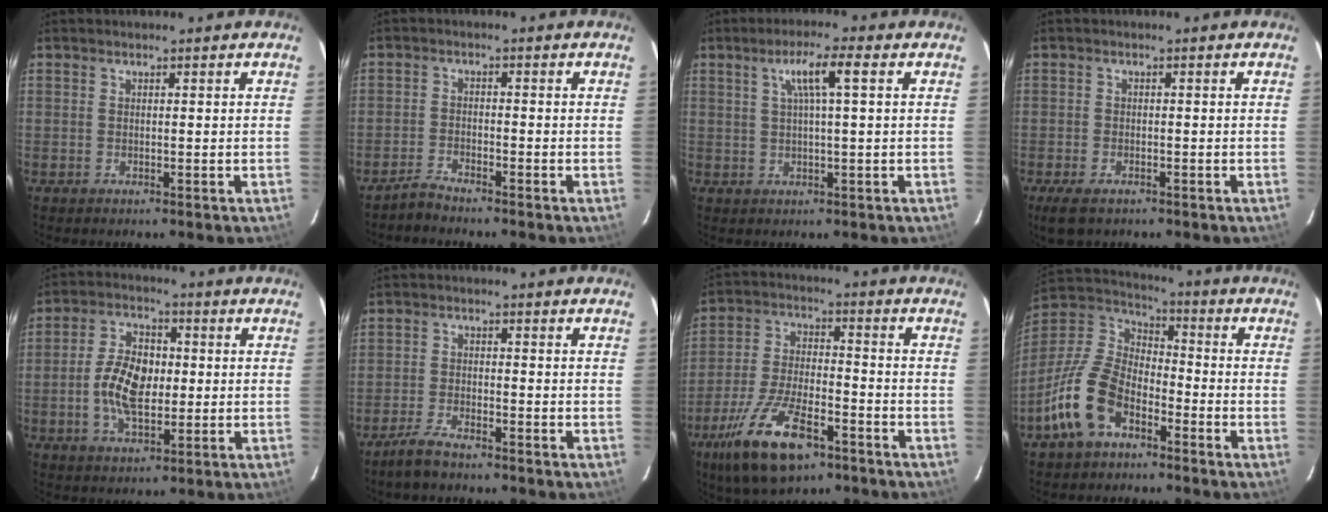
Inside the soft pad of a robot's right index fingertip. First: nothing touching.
{"total": 3.1, "force": [-2.9, 0.3, 0.9], "torque": [-0.033, 0.000, -0.060]}
{"total": 5.5, "force": [1.7, -0.1, 5.3], "torque": [-0.095, 0.007, 0.032]}
{"total": 4.7, "force": [-3.2, 2.2, 2.7], "torque": [-0.067, -0.014, -0.057]}
{"total": 10.2, "force": [-0.9, 5.7, 8.4], "torque": [-0.168, 0.011, -0.016]}
{"total": 5.1, "force": [-4.2, 1.2, 2.7], "torque": [-0.078, -0.003, -0.083]}
{"total": 15.5, "force": [-9.4, 5.9, 10.9], "torque": [-0.230, -0.026, -0.171]}
{"total": 15.6, "force": [-8.5, 8.6, 9.8], "torque": [-0.214, 0.004, -0.166]}